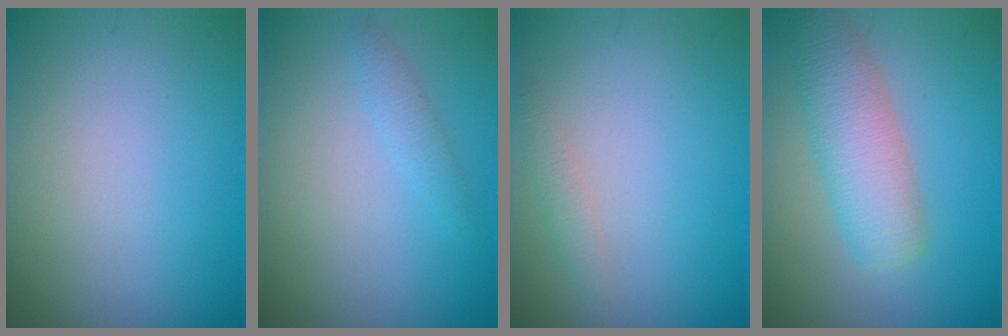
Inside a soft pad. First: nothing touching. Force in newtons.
{"total": 1.3, "press": 1.3, "slide": 0.0}
{"total": 1.1, "press": 1.1, "slide": 0.1}
{"total": 5.3, "press": 5.3, "slide": 0.4}